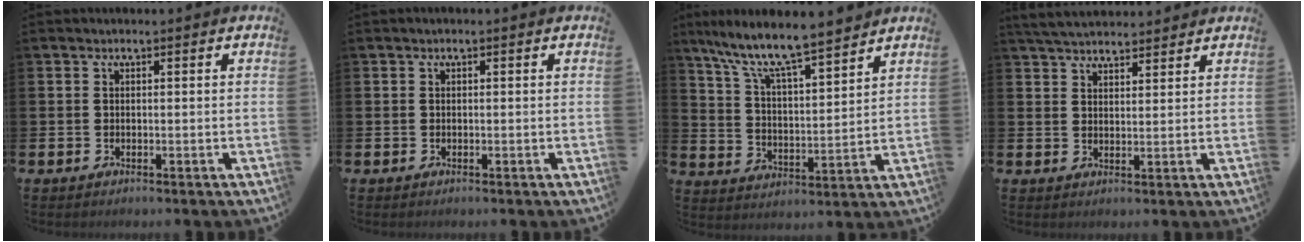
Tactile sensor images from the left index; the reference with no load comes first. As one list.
[{"total": 0.0}, {"total": 8.9, "force": [8.2, 0.6, 3.4], "torque": [-0.103, -0.056, 0.141]}, {"total": 4.4, "force": [4.3, 0.9, 0.6], "torque": [-0.018, -0.017, 0.078]}]